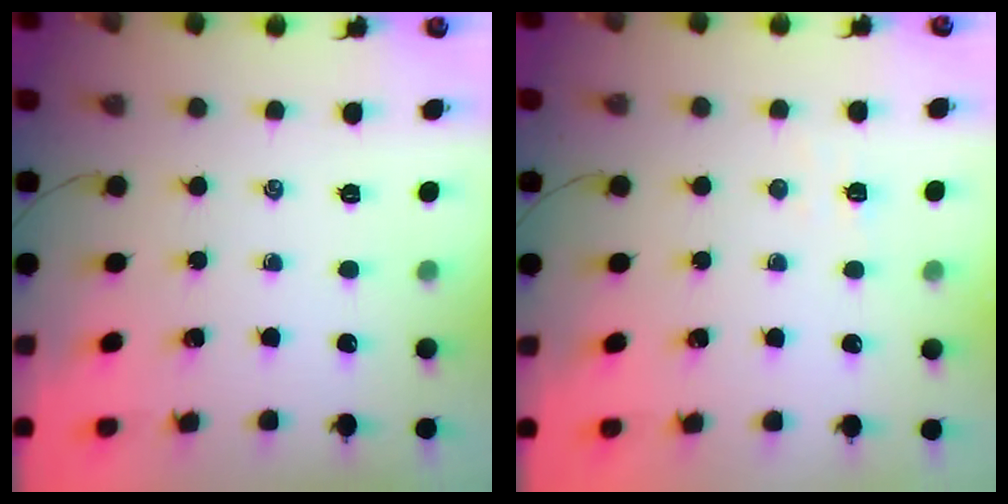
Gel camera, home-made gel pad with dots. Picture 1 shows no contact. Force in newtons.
{"total": 3.1, "press": 2.9, "slide": 0.9}